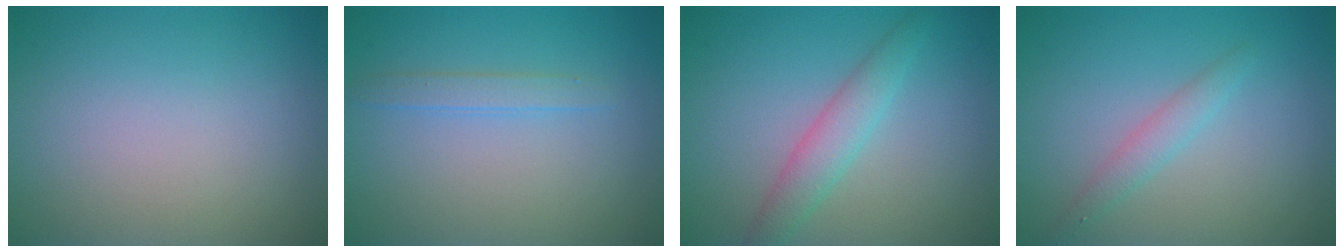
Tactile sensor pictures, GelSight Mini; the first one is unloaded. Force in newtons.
{"total": 1.4, "press": 1.4, "slide": 0.1}
{"total": 2.9, "press": 2.8, "slide": 0.1}
{"total": 1.7, "press": 1.7, "slide": 0.0}